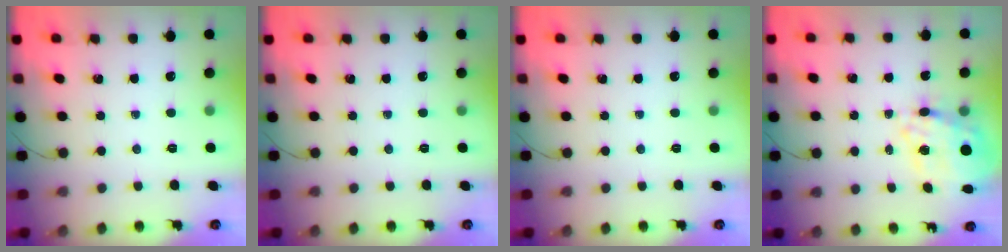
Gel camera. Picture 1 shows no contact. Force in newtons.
{"total": 0.0}
{"total": 0.0}
{"total": 16.5, "press": 16.1, "slide": 3.6}